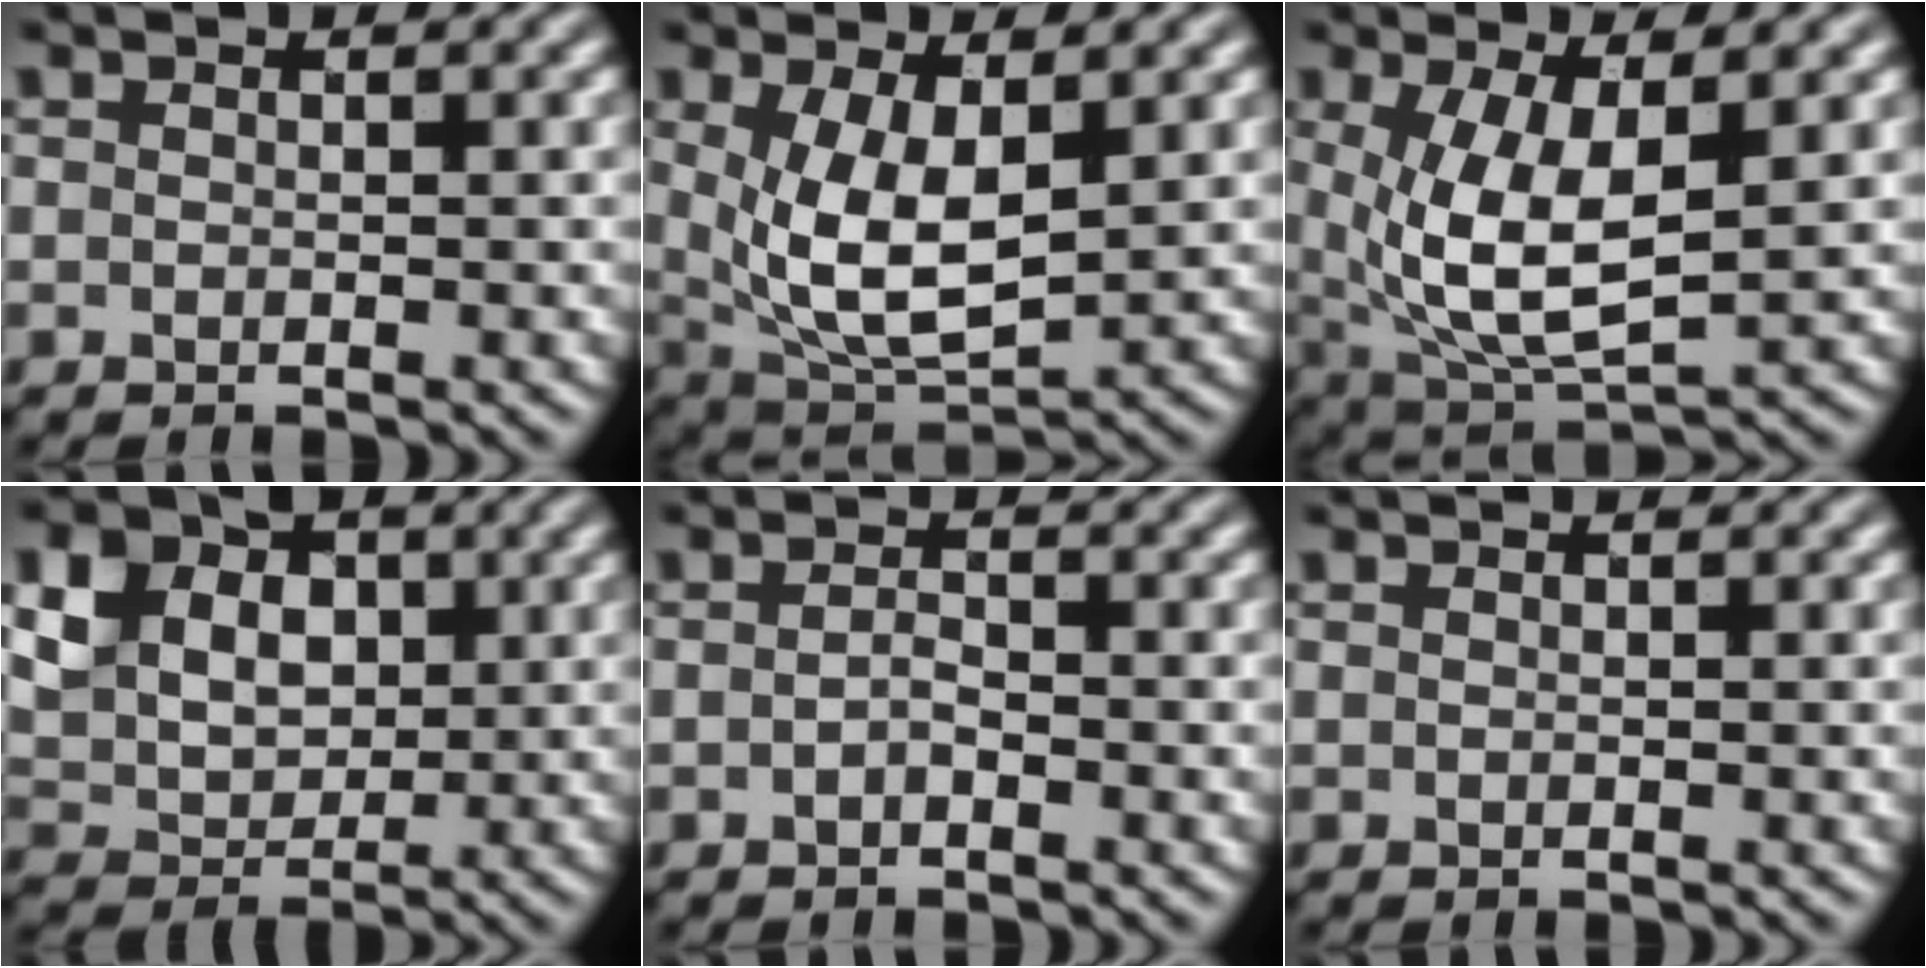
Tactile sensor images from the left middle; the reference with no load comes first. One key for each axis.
{"total": 6.9, "fx": 1.0, "fy": 3.3, "fz": 6.0, "tx": -0.129, "ty": -0.012, "tz": 0.026}
{"total": 7.5, "fx": 0.8, "fy": 3.4, "fz": 6.7, "tx": -0.145, "ty": -0.016, "tz": 0.021}
{"total": 11.0, "fx": 3.8, "fy": 8.4, "fz": 6.0, "tx": -0.116, "ty": 0.031, "tz": 0.066}
{"total": 1.0, "fx": -0.4, "fy": 0.4, "fz": 0.9, "tx": -0.019, "ty": 0.001, "tz": -0.010}
{"total": 0.0}